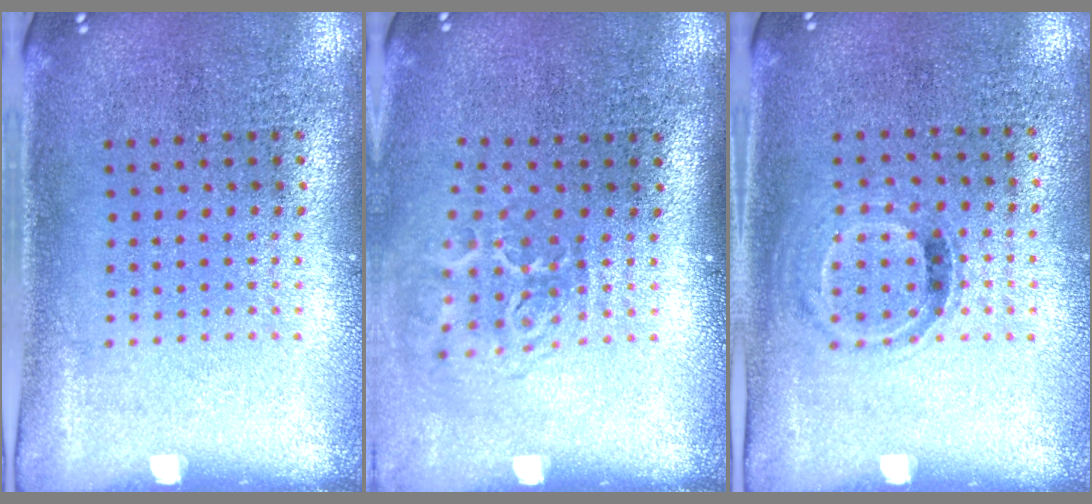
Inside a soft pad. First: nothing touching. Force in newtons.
{"total": 1.9, "press": 1.2, "slide": 1.4}
{"total": 0.8, "press": 0.7, "slide": 0.4}